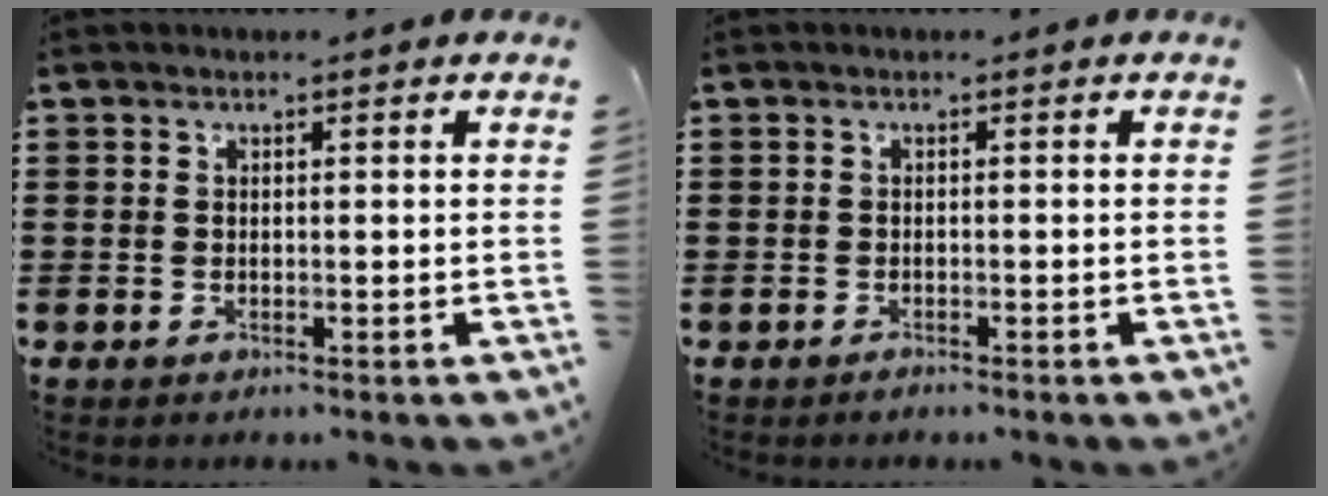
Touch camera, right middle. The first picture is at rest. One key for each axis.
{"total": 0.6, "fx": -0.5, "fy": 0.0, "fz": 0.2, "tx": -0.006, "ty": -0.004, "tz": -0.009}